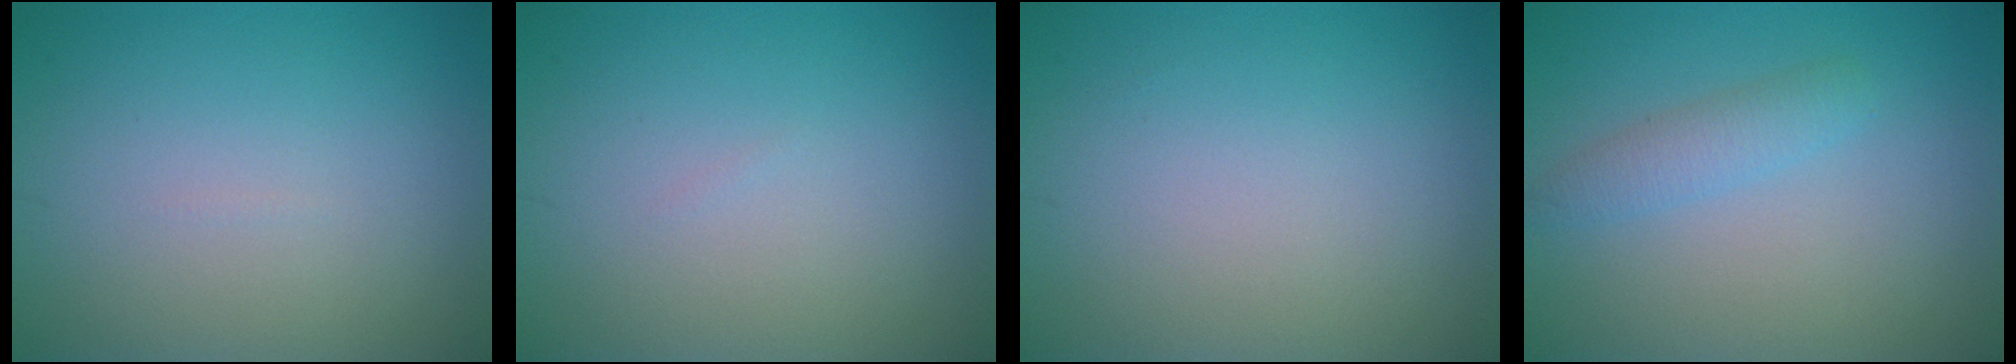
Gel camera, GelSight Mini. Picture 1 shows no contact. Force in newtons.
{"total": 0.0}
{"total": 0.0}
{"total": 2.0, "press": 2.0, "slide": 0.1}